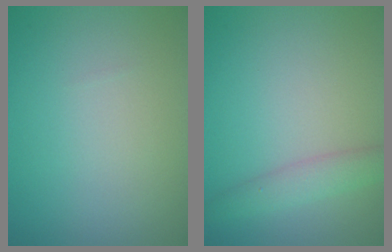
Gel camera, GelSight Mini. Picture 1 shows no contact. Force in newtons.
{"total": 2.4, "press": 2.4, "slide": 0.1}